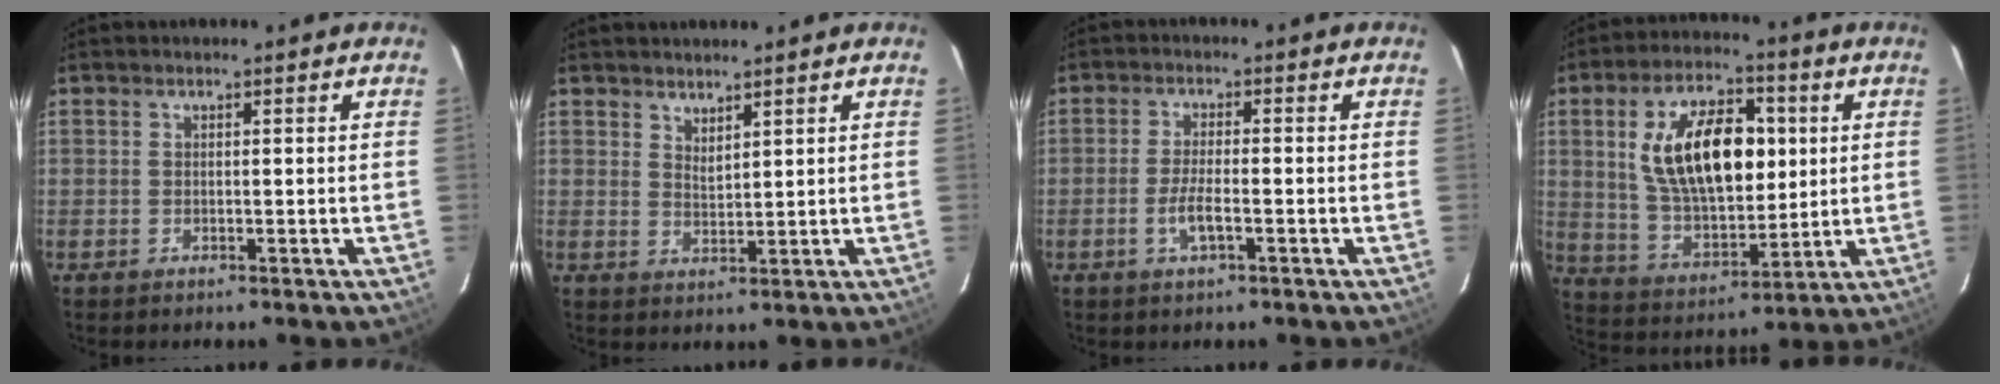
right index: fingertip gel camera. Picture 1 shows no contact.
{"total": 2.6, "force": [2.3, 0.6, 1.0], "torque": [-0.015, 0.001, 0.041]}
{"total": 4.0, "force": [-1.7, 0.9, 3.5], "torque": [-0.073, -0.005, -0.032]}
{"total": 18.4, "force": [3.9, 9.9, 15.0], "torque": [-0.269, 0.018, 0.081]}